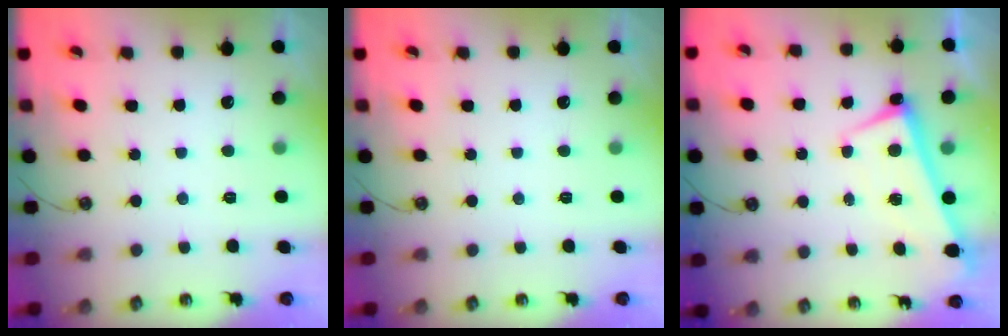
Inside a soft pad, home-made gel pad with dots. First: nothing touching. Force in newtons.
{"total": 0.0}
{"total": 1.3, "press": 1.1, "slide": 0.8}